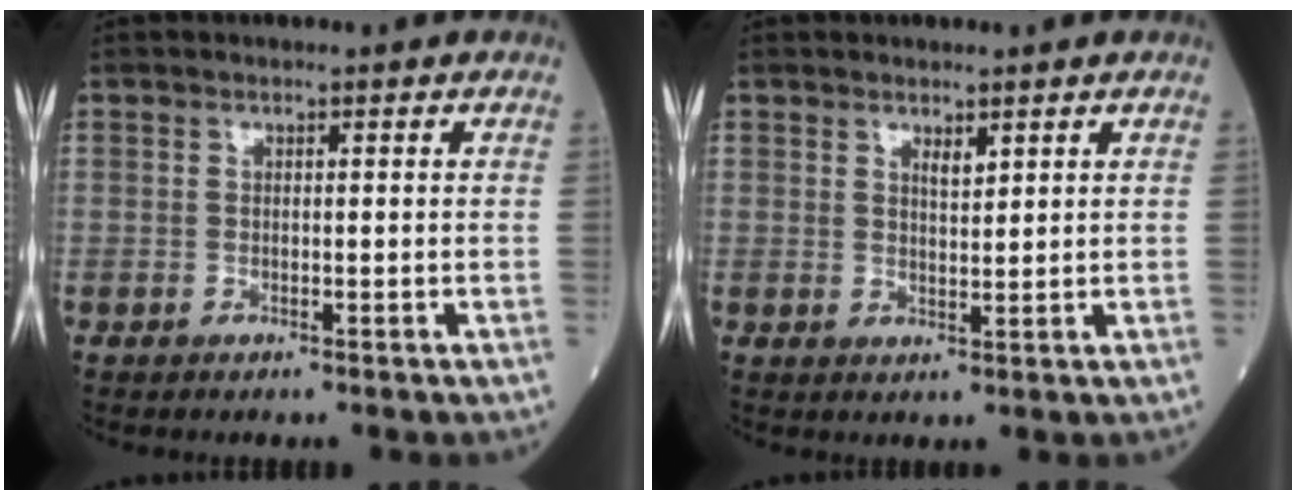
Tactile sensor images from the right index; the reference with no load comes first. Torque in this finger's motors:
{"motor_torque": [-0.01, 0.01, 0.00, 0.00]}